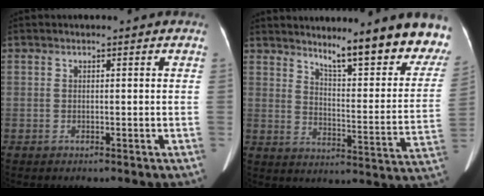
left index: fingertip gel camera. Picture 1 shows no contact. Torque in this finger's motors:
{"motor_torque": [0.52, -0.53, 0.56, 0.13]}